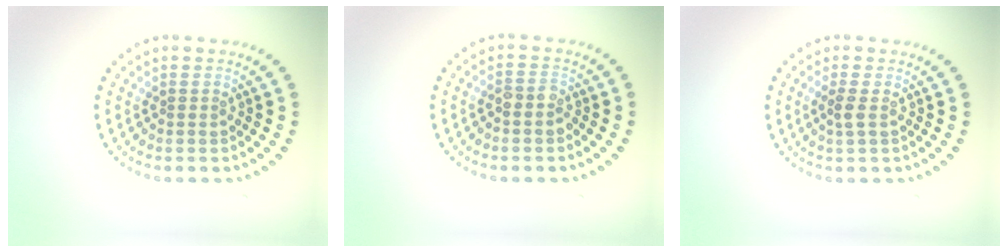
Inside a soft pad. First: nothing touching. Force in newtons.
{"total": 1.7, "press": 1.5, "slide": 0.8}
{"total": 1.1, "press": 1.0, "slide": 0.6}